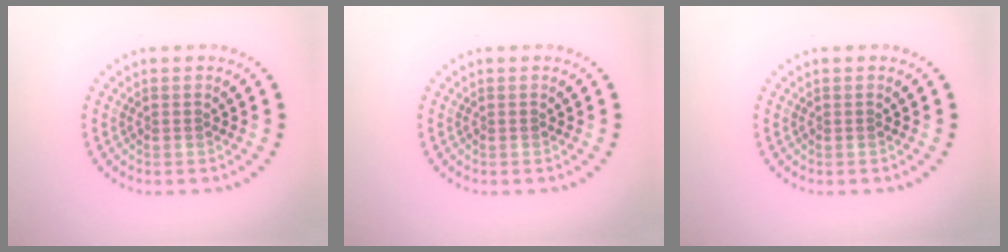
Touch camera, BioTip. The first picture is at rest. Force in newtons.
{"total": 0.0}
{"total": 0.0}